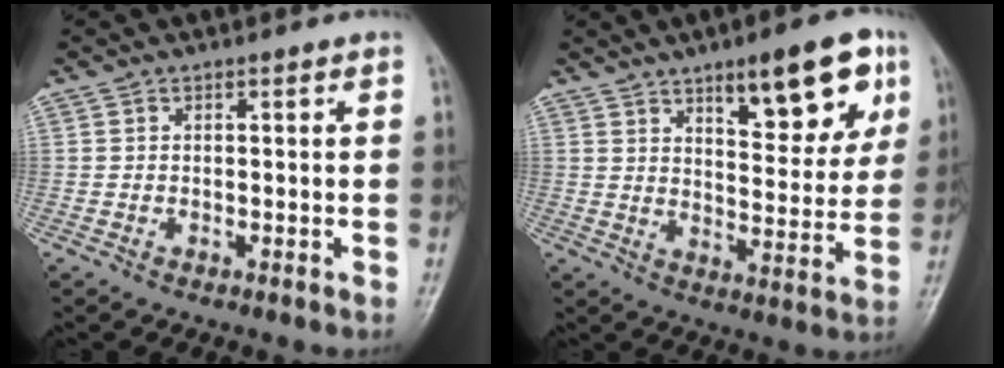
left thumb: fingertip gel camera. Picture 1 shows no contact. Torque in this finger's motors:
{"motor_torque": [0.52, 0.48, 0.49, -0.30, 0.14]}